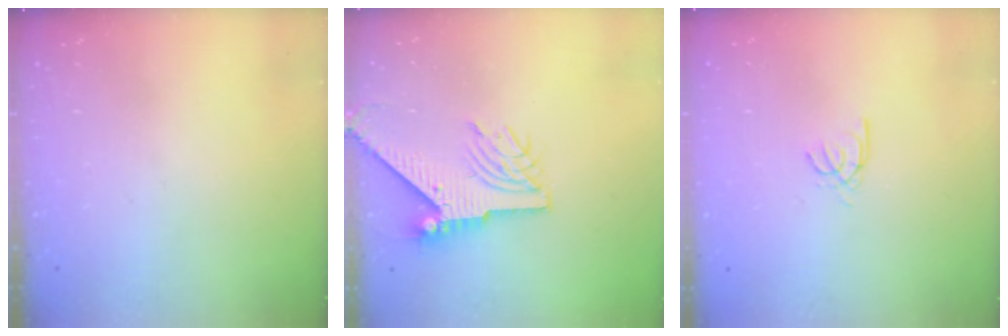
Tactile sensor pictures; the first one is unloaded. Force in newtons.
{"total": 8.2, "press": 8.1, "slide": 1.1}
{"total": 2.6, "press": 2.6, "slide": 0.3}